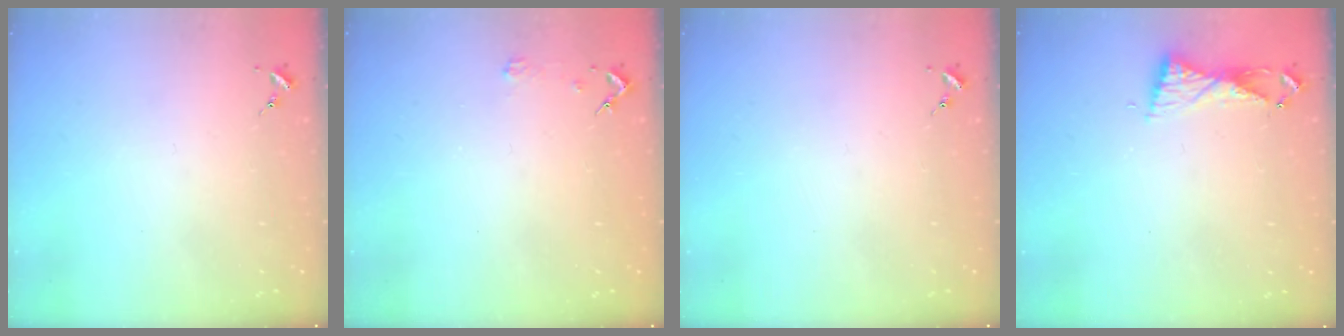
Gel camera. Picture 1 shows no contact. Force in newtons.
{"total": 2.3, "press": 2.3, "slide": 0.2}
{"total": 0.0}
{"total": 6.3, "press": 6.3, "slide": 0.6}